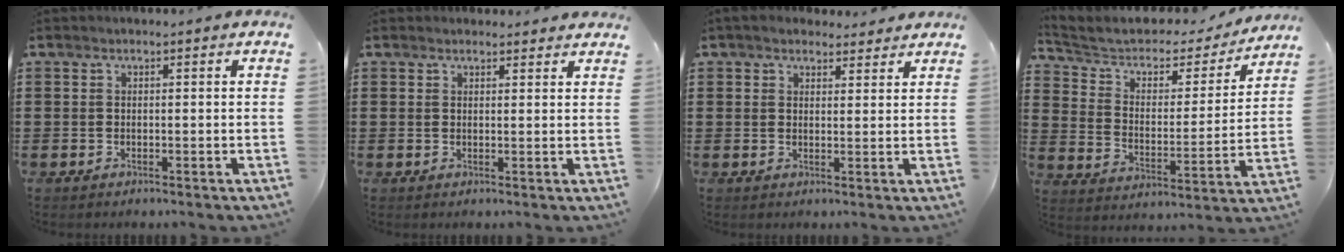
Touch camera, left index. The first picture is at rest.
{"total": 1.6, "force": [1.6, 0.4, 0.2], "torque": [-0.007, 0.003, 0.031]}
{"total": 3.3, "force": [3.0, 1.2, 0.7], "torque": [-0.021, -0.005, 0.056]}
{"total": 4.6, "force": [3.2, 2.8, 1.8], "torque": [-0.059, -0.022, 0.048]}